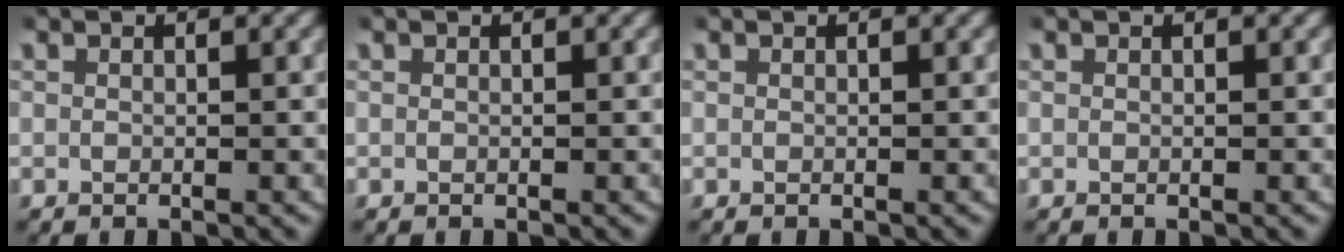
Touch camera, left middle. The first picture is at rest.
{"total": 0.0}
{"total": 0.0}
{"total": 0.0}